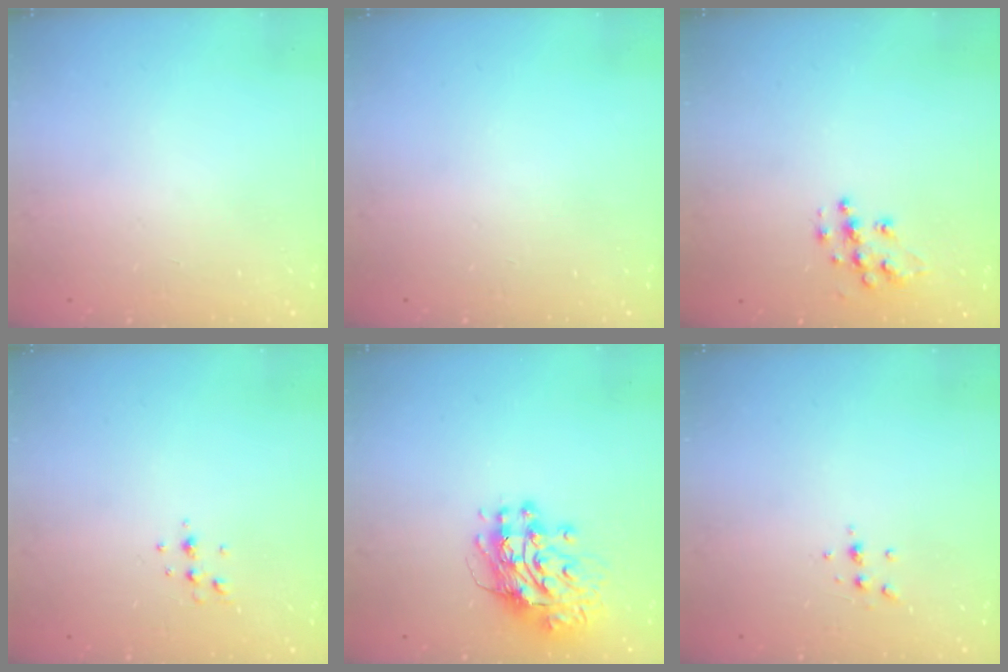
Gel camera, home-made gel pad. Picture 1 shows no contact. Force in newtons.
{"total": 0.0}
{"total": 9.9, "press": 9.9, "slide": 0.7}
{"total": 4.1, "press": 3.7, "slide": 1.8}
{"total": 12.0, "press": 11.9, "slide": 1.7}
{"total": 6.1, "press": 6.1, "slide": 0.7}